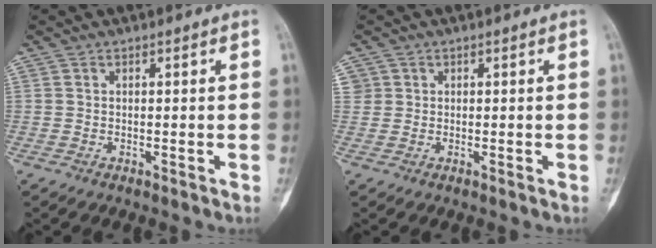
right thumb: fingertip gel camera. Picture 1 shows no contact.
{"total": 1.7, "force": [0.7, 1.6, 0.0], "torque": [0.020, -0.001, 0.007]}